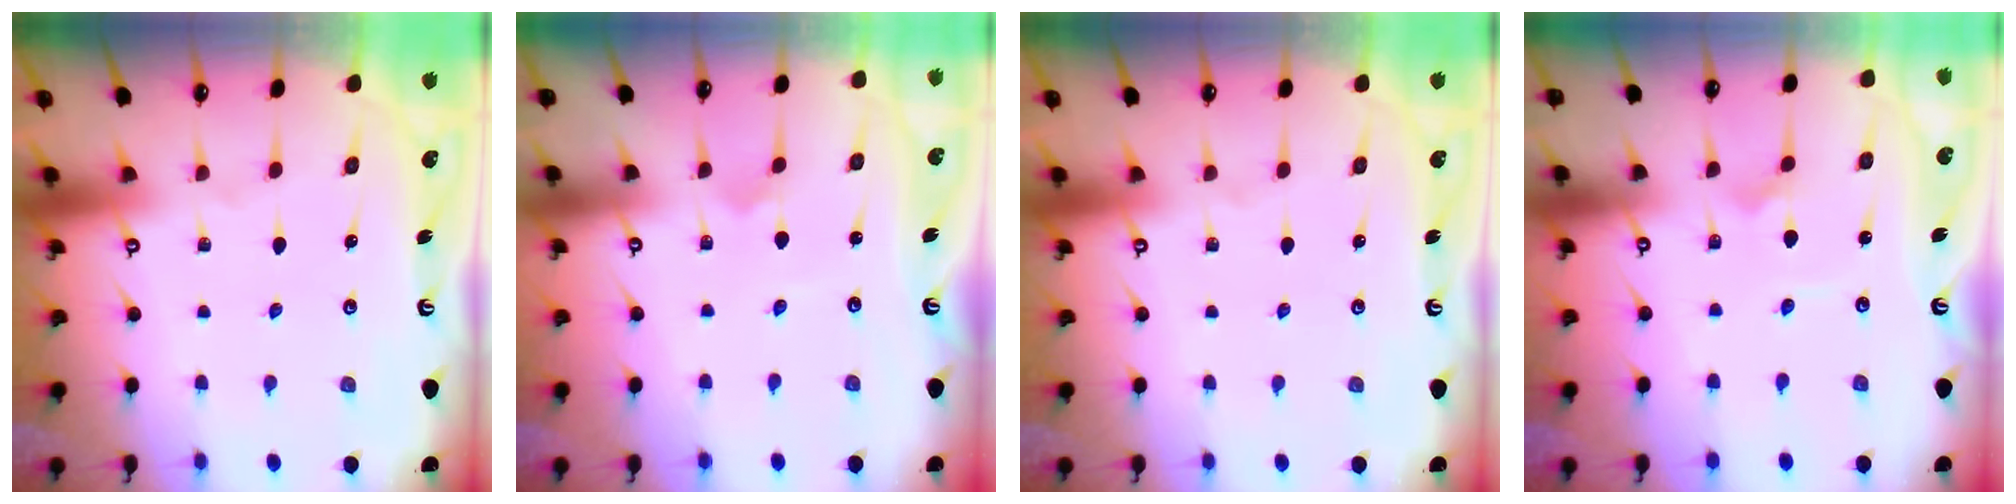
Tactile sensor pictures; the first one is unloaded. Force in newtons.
{"total": 0.7, "press": 0.7, "slide": 0.0}
{"total": 0.0}
{"total": 5.0, "press": 4.9, "slide": 0.7}